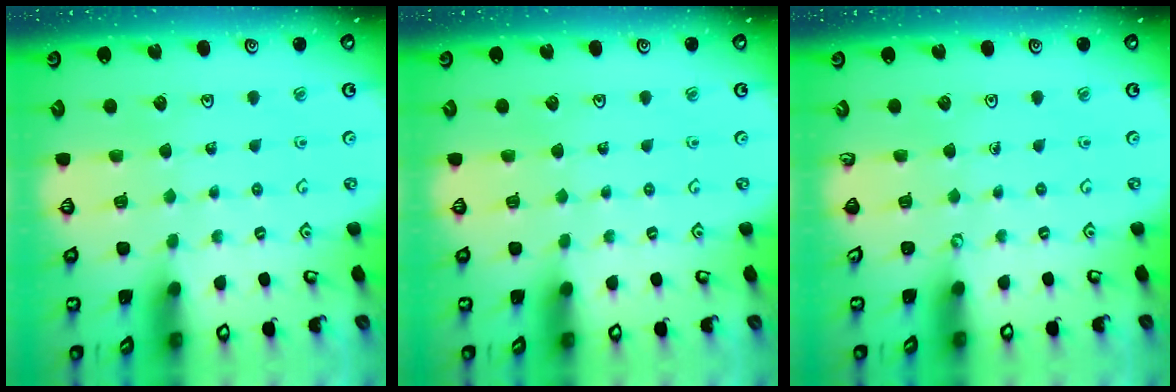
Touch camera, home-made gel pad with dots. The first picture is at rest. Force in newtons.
{"total": 0.0}
{"total": 0.0}